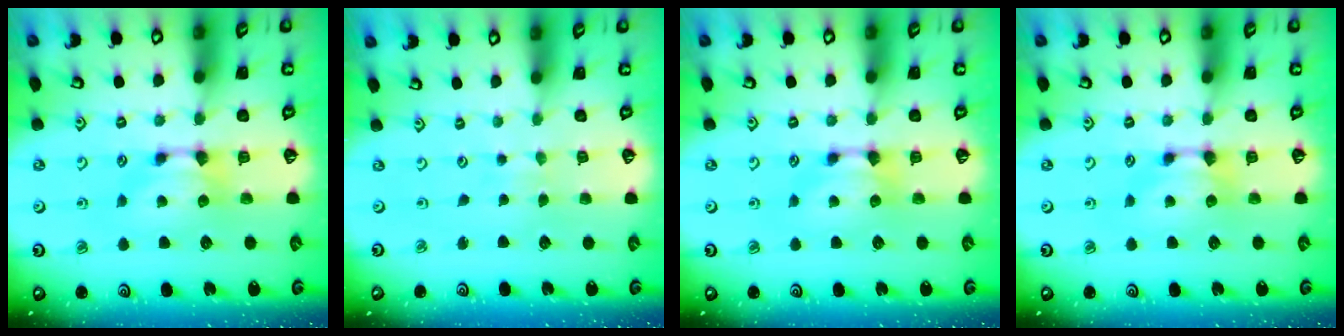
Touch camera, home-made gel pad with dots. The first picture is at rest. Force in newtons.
{"total": 3.9, "press": 3.8, "slide": 0.3}
{"total": 0.0}
{"total": 0.0}